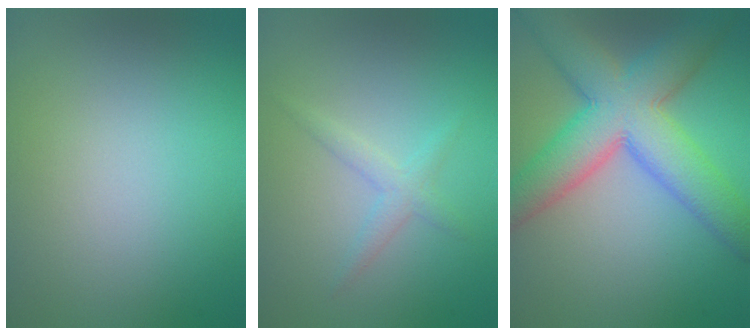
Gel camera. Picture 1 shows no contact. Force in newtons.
{"total": 1.7, "press": 1.7, "slide": 0.1}
{"total": 9.9, "press": 9.9, "slide": 0.4}